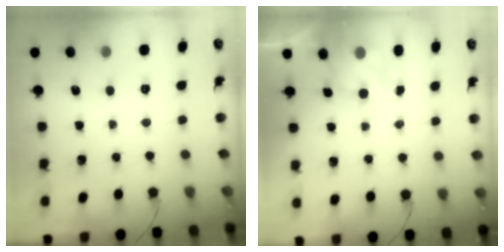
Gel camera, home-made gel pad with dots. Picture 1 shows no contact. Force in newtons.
{"total": 4.4, "press": 4.3, "slide": 1.0}